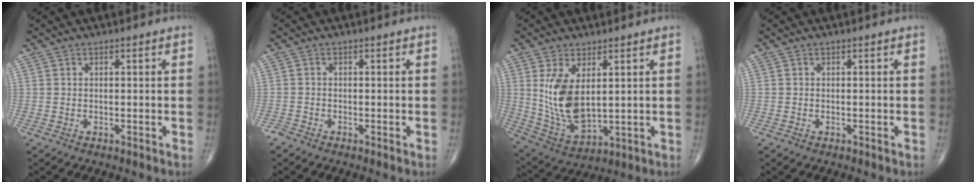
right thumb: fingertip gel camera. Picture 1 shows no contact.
{"total": 1.0, "force": [-0.9, 0.3, 0.3], "torque": [-0.006, -0.003, -0.022]}
{"total": 11.7, "force": [2.6, 6.1, 9.6], "torque": [-0.175, -0.022, 0.070]}
{"total": 0.0}